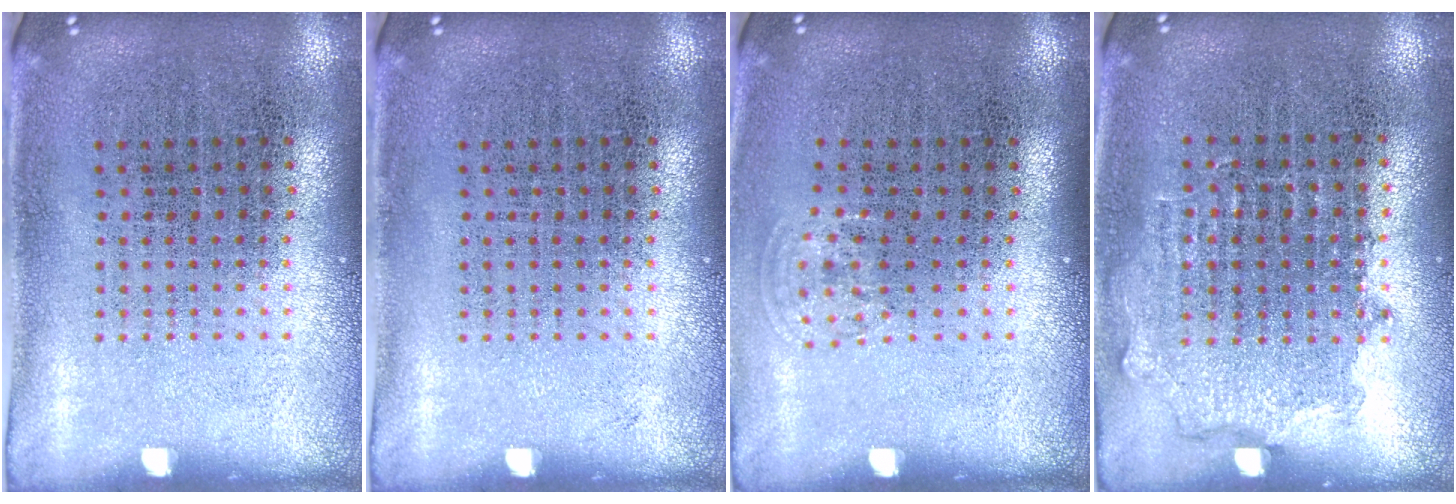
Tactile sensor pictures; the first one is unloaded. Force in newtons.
{"total": 0.0}
{"total": 0.8, "press": 0.6, "slide": 0.5}
{"total": 0.8, "press": 0.8, "slide": 0.3}